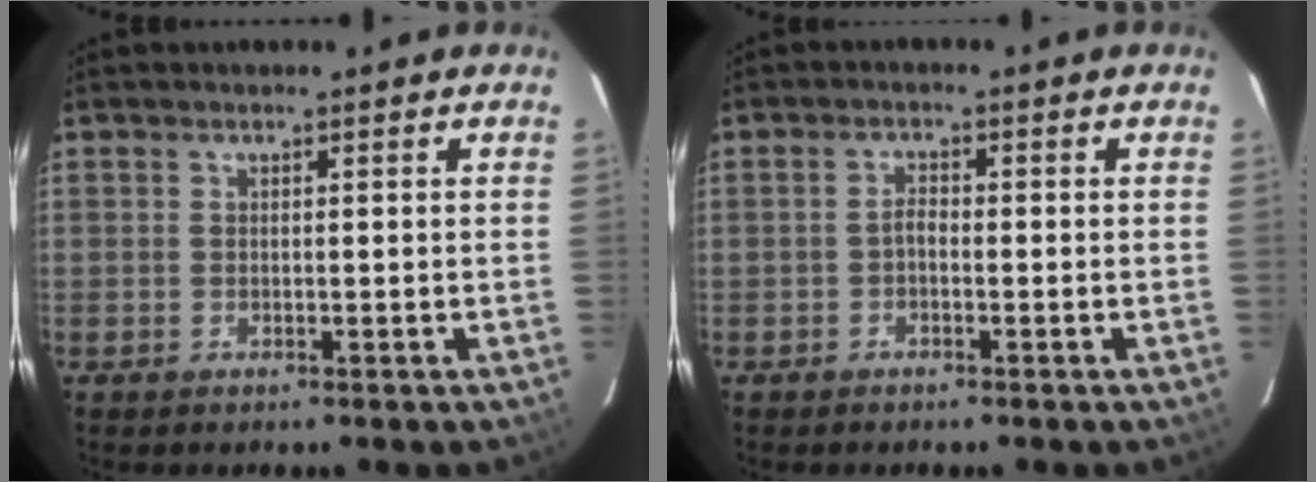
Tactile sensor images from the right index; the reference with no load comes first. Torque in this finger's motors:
{"motor_torque": [0.13, -0.11, 0.17, 0.03]}